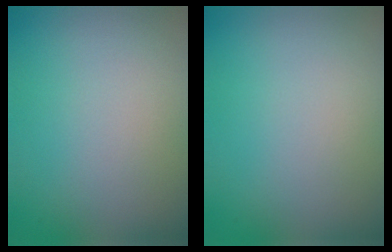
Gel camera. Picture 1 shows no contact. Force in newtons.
{"total": 0.0}